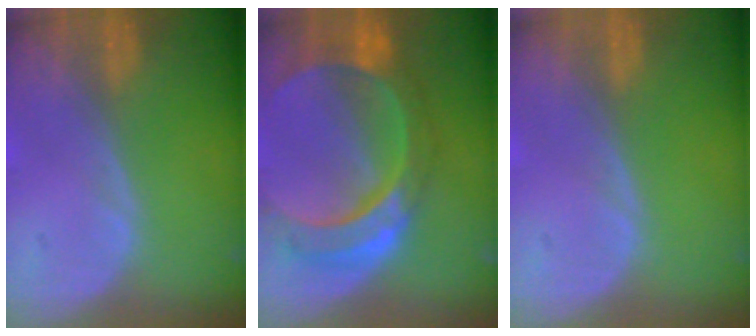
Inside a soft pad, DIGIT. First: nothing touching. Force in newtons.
{"total": 11.0, "press": 9.2, "slide": 6.0}
{"total": 0.0}